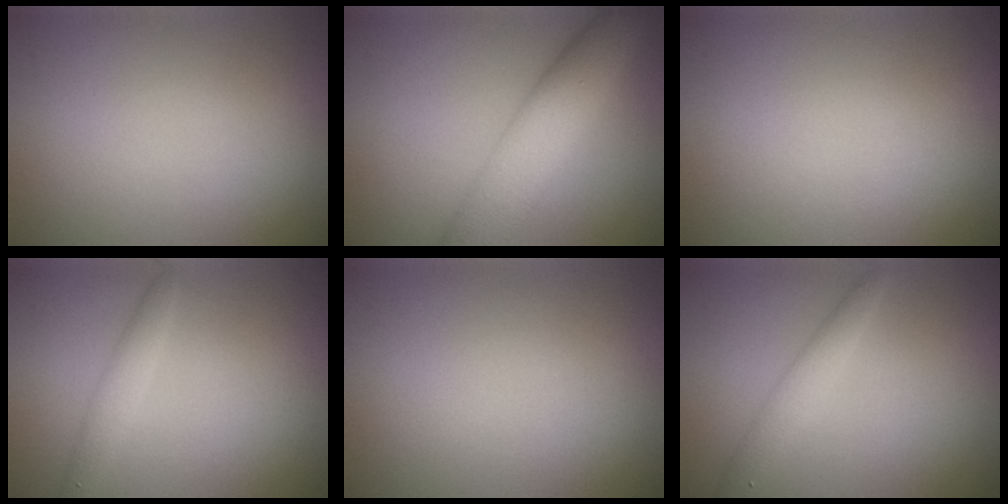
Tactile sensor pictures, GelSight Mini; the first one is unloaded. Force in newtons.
{"total": 6.8, "press": 6.8, "slide": 0.3}
{"total": 0.0}
{"total": 1.8, "press": 1.8, "slide": 0.0}
{"total": 0.0}
{"total": 2.3, "press": 2.3, "slide": 0.0}